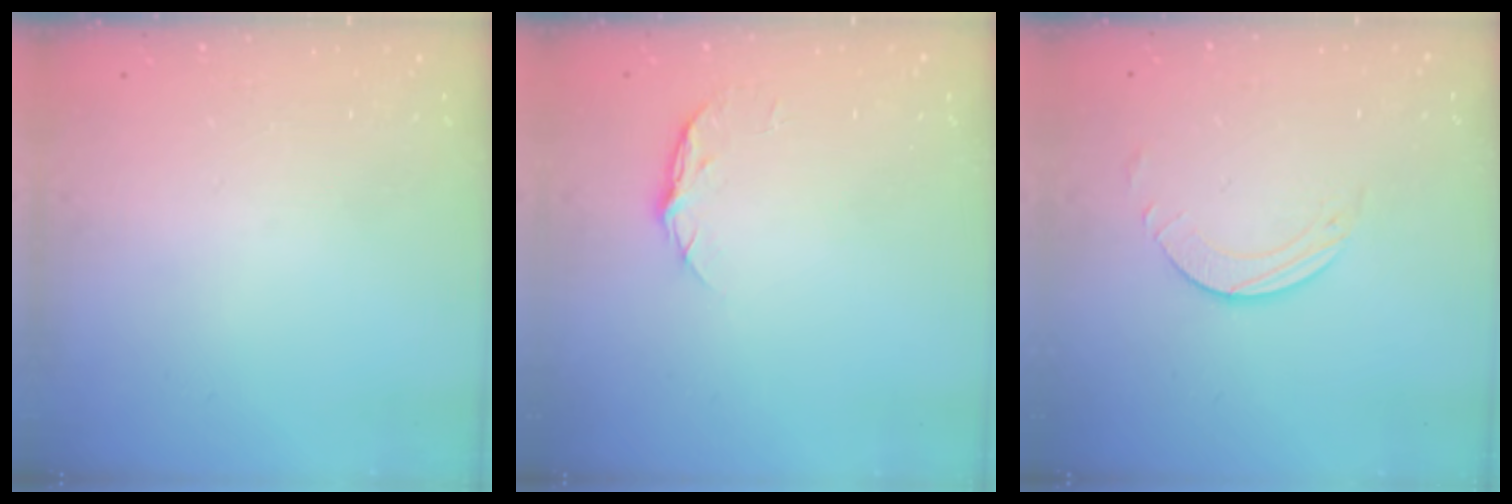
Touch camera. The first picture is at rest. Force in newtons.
{"total": 5.2, "press": 5.2, "slide": 0.7}
{"total": 1.9, "press": 1.9, "slide": 0.2}